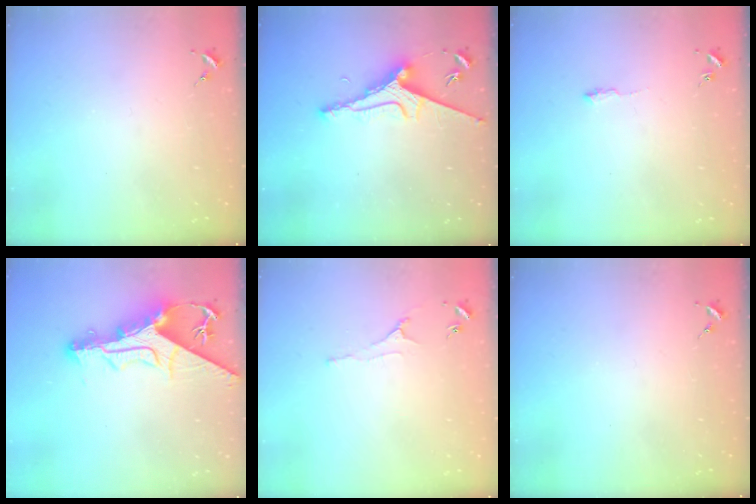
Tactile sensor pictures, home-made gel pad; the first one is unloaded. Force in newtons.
{"total": 8.4, "press": 8.3, "slide": 0.9}
{"total": 4.6, "press": 4.5, "slide": 0.5}
{"total": 13.2, "press": 13.2, "slide": 1.3}
{"total": 3.0, "press": 2.9, "slide": 0.6}
{"total": 0.0}